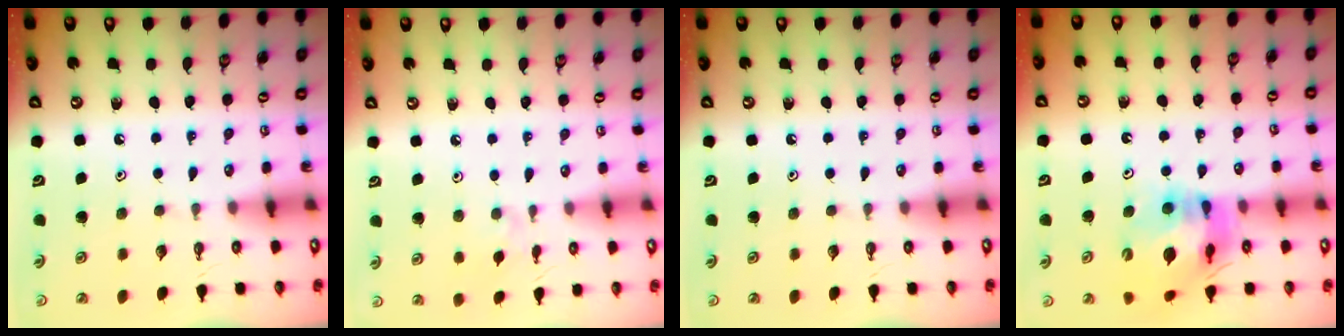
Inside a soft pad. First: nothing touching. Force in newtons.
{"total": 1.9, "press": 1.8, "slide": 0.4}
{"total": 0.0}
{"total": 15.8, "press": 15.7, "slide": 1.8}